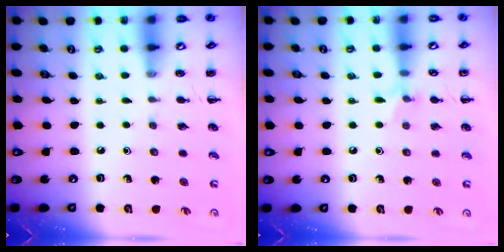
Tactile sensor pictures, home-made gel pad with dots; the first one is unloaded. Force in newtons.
{"total": 5.8, "press": 5.5, "slide": 1.9}